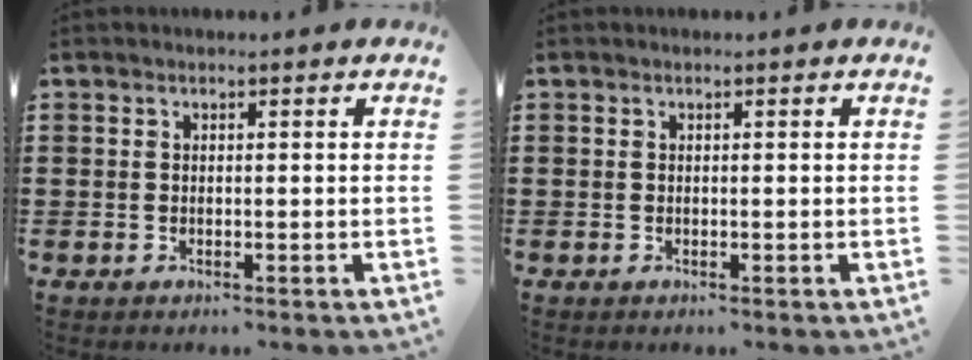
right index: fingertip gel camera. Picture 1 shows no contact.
{"total": 0.0}